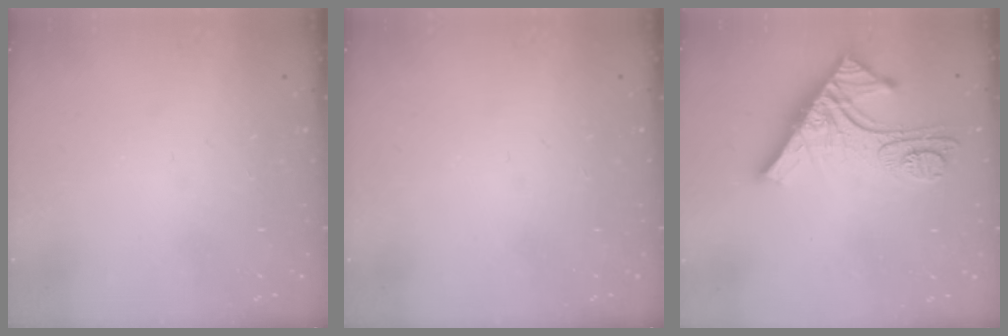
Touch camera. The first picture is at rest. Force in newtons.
{"total": 0.0}
{"total": 13.4, "press": 13.4, "slide": 1.1}